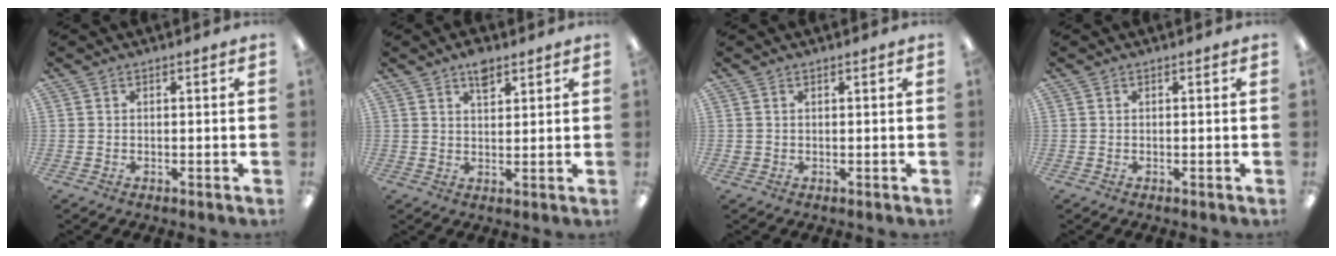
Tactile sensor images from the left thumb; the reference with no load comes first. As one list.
[{"total": 5.0, "force": [3.5, 2.3, 2.7], "torque": [-0.036, -0.013, 0.059]}, {"total": 0.8, "force": [0.4, 0.6, 0.1], "torque": [-0.002, 0.002, 0.008]}, {"total": 0.0}]